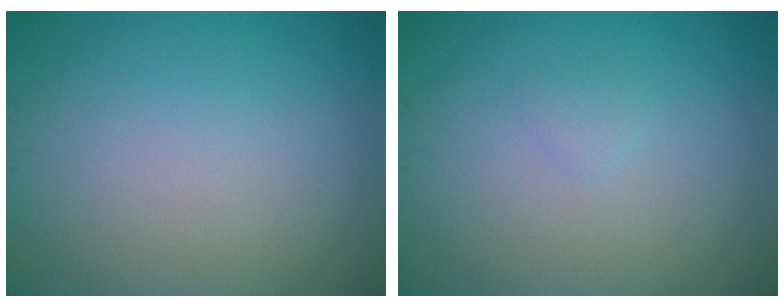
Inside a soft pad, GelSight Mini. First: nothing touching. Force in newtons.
{"total": 0.6, "press": 0.6, "slide": 0.1}